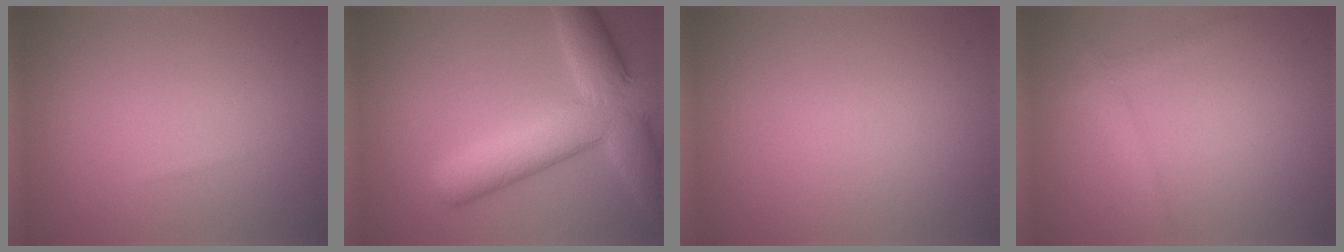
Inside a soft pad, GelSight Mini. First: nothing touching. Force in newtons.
{"total": 8.9, "press": 8.9, "slide": 0.4}
{"total": 0.0}
{"total": 1.5, "press": 1.5, "slide": 0.1}